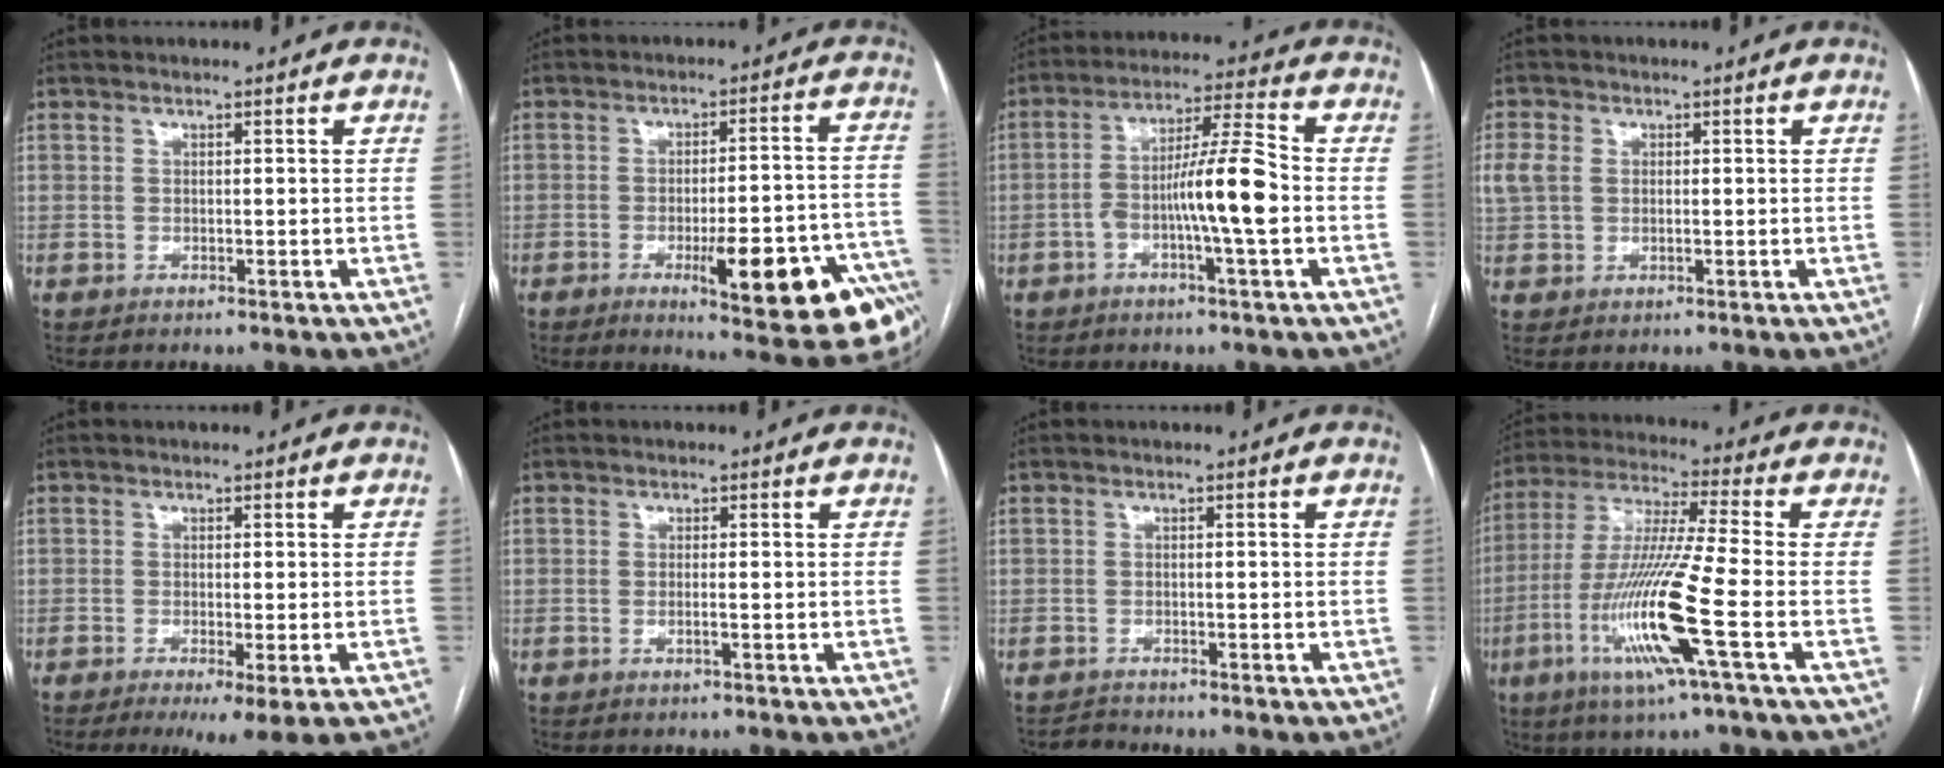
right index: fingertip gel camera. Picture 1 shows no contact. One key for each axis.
{"total": 18.9, "fx": -9.3, "fy": 3.6, "fz": 16.0, "tx": -0.116, "ty": 0.018, "tz": -0.114}
{"total": 10.3, "fx": -2.2, "fy": 0.4, "fz": 10.1, "tx": -0.179, "ty": 0.015, "tz": -0.044}
{"total": 3.8, "fx": 0.7, "fy": 2.9, "fz": 2.3, "tx": -0.066, "ty": 0.011, "tz": 0.014}
{"total": 6.1, "fx": -3.8, "fy": 0.1, "fz": 4.7, "tx": -0.061, "ty": -0.017, "tz": -0.058}
{"total": 1.0, "fx": -0.4, "fy": 0.0, "fz": 0.9, "tx": -0.019, "ty": -0.001, "tz": -0.006}
{"total": 1.4, "fx": -1.4, "fy": -0.2, "fz": -0.4, "tx": 0.008, "ty": -0.009, "tz": -0.022}
{"total": 15.9, "fx": -5.3, "fy": -0.9, "fz": 14.9, "tx": -0.307, "ty": -0.020, "tz": -0.107}